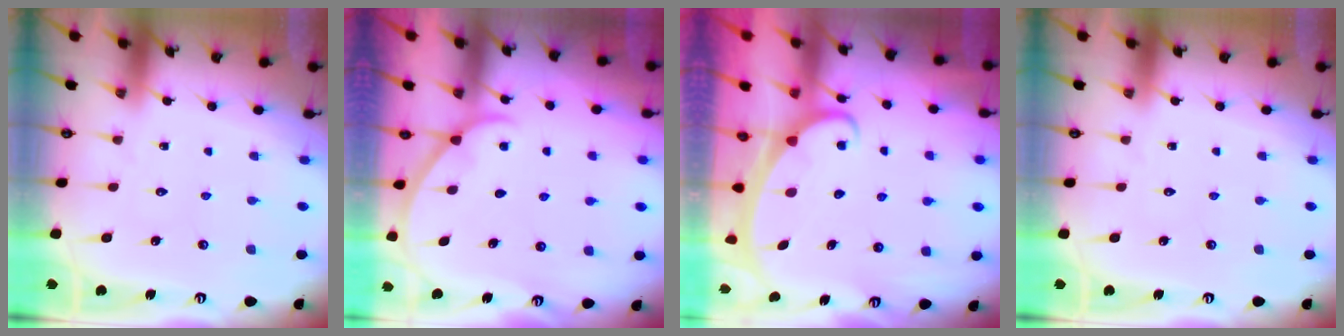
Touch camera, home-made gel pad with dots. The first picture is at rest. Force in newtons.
{"total": 2.9, "press": 2.8, "slide": 0.3}
{"total": 2.4, "press": 2.4, "slide": 0.3}
{"total": 0.0}